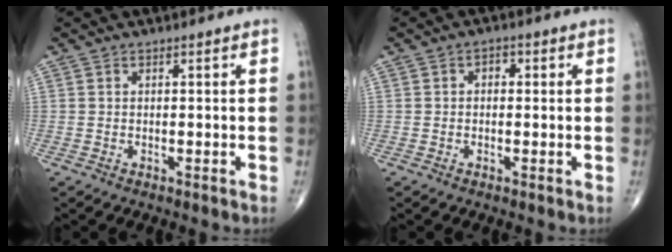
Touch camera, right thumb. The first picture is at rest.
{"total": 1.9, "force": [0.3, 1.3, 1.3], "torque": [-0.007, 0.008, -0.002]}